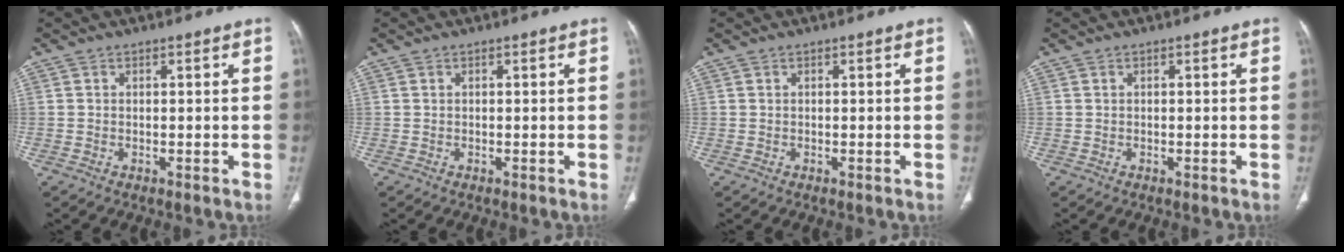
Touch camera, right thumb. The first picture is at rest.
{"total": 0.0}
{"total": 0.0}
{"total": 0.0}